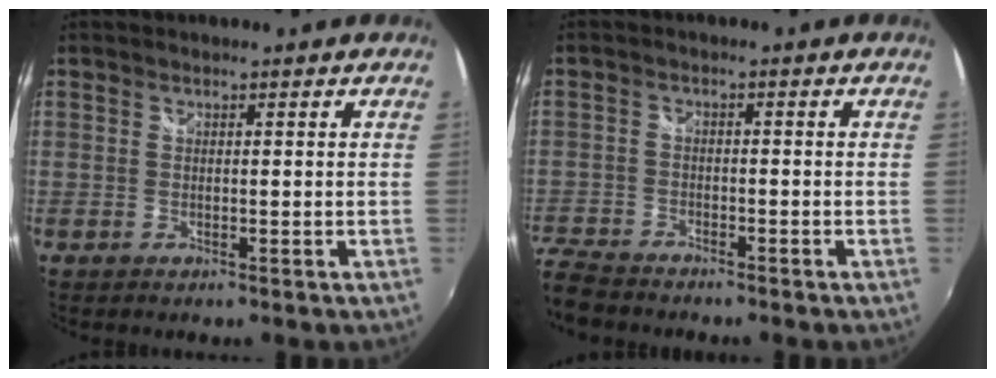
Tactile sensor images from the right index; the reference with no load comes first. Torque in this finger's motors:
{"motor_torque": [-0.69, -0.66, -0.58, -0.21]}